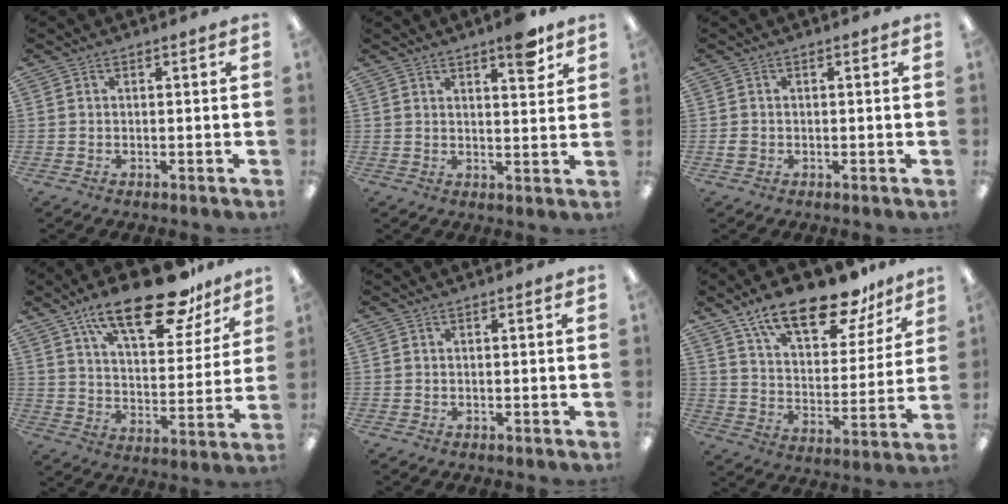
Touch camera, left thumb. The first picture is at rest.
{"total": 6.7, "force": [4.8, 1.8, 4.4], "torque": [-0.051, -0.028, 0.074]}
{"total": 1.2, "force": [-0.2, 1.0, 0.5], "torque": [-0.009, 0.003, -0.005]}
{"total": 21.5, "force": [14.7, 8.3, 13.4], "torque": [-0.203, -0.081, 0.244]}
{"total": 0.0}
{"total": 19.3, "force": [14.4, 7.1, 10.8], "torque": [-0.177, -0.086, 0.246]}